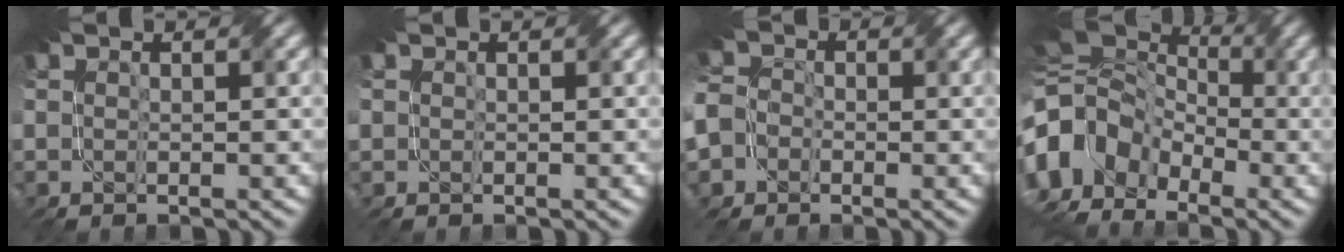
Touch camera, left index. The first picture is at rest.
{"total": 0.8, "force": [0.1, 0.6, 0.5], "torque": [-0.010, -0.001, 0.002]}
{"total": 4.5, "force": [-1.7, 3.9, 1.3], "torque": [-0.035, 0.010, -0.044]}
{"total": 12.5, "force": [-4.4, 9.7, 6.5], "torque": [-0.140, 0.005, -0.077]}